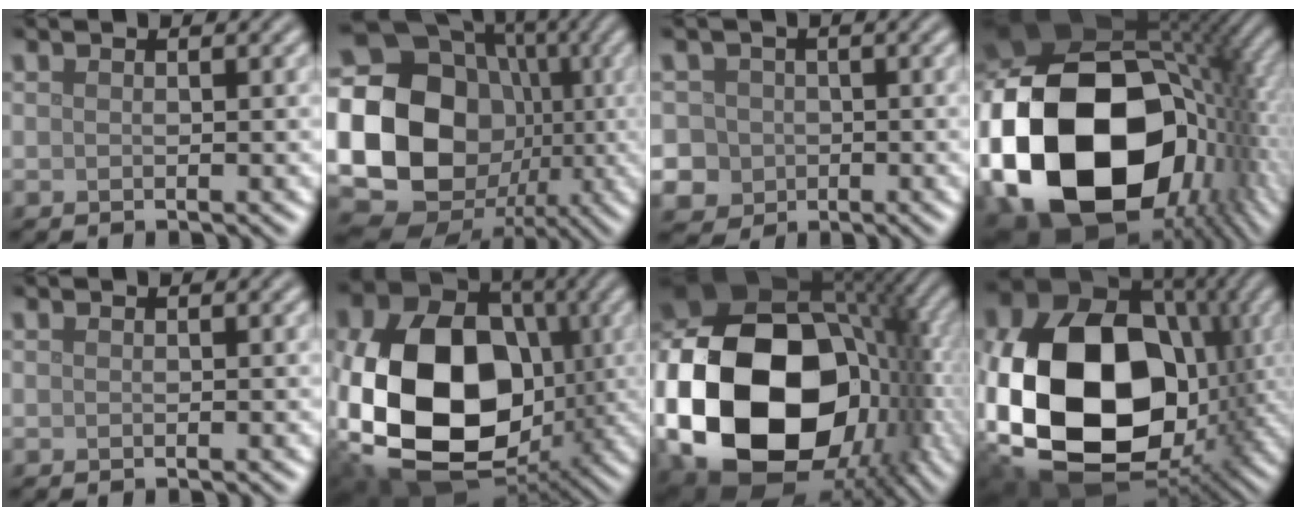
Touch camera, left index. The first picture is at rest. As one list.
[{"total": 24.2, "force": [-2.7, 21.6, 10.7], "torque": [-0.223, -0.006, -0.101]}, {"total": 6.2, "force": [-0.6, 5.9, 1.7], "torque": [-0.028, 0.017, -0.035]}, {"total": 21.7, "force": [-2.9, 15.1, 15.3], "torque": [-0.360, -0.037, -0.028]}, {"total": 0.0}, {"total": 18.5, "force": [-2.1, 13.7, 12.3], "torque": [-0.238, -0.034, -0.020]}, {"total": 20.4, "force": [-3.5, 14.5, 13.8], "torque": [-0.306, -0.029, -0.051]}, {"total": 21.3, "force": [-1.6, 15.6, 14.4], "torque": [-0.325, -0.042, -0.006]}]